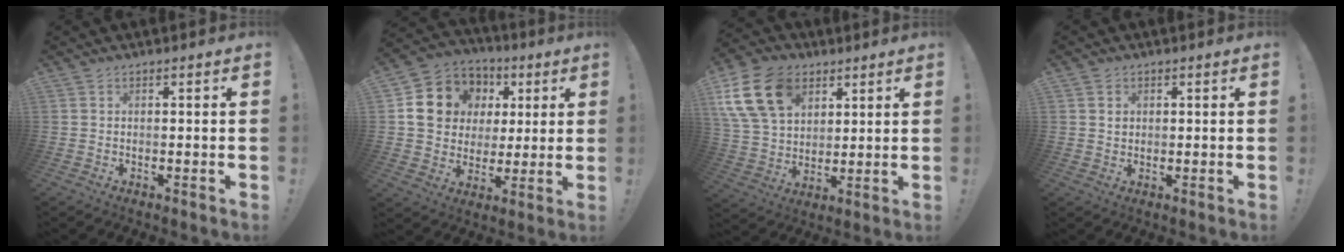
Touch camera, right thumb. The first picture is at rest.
{"total": 14.4, "force": [3.9, 12.6, 5.6], "torque": [-0.080, -0.013, 0.094]}
{"total": 18.0, "force": [8.2, 12.6, 9.9], "torque": [-0.201, -0.033, 0.156]}
{"total": 1.8, "force": [0.6, 1.7, 0.4], "torque": [-0.001, 0.000, 0.010]}